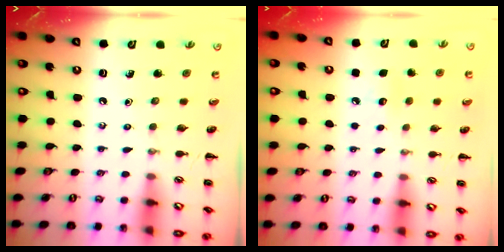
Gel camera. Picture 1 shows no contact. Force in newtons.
{"total": 6.7, "press": 6.5, "slide": 1.7}